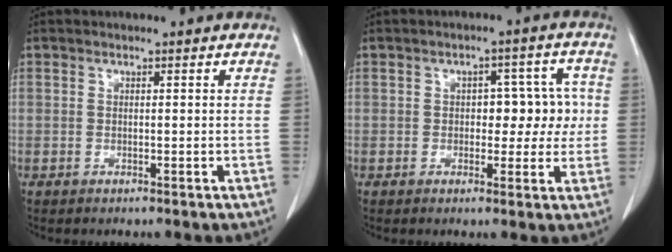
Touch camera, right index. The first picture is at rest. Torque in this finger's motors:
{"motor_torque": [0.56, -0.09, 0.25, 0.03]}